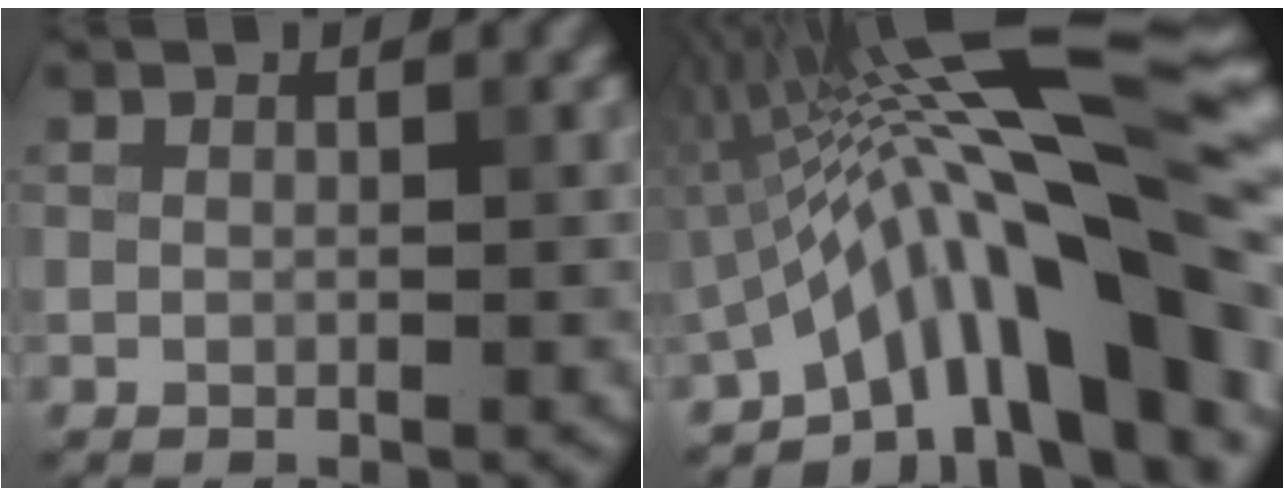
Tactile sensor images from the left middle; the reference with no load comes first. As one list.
[{"total": 17.1, "force": [-3.7, 4.1, 16.2], "torque": [-0.229, 0.038, -0.069]}]